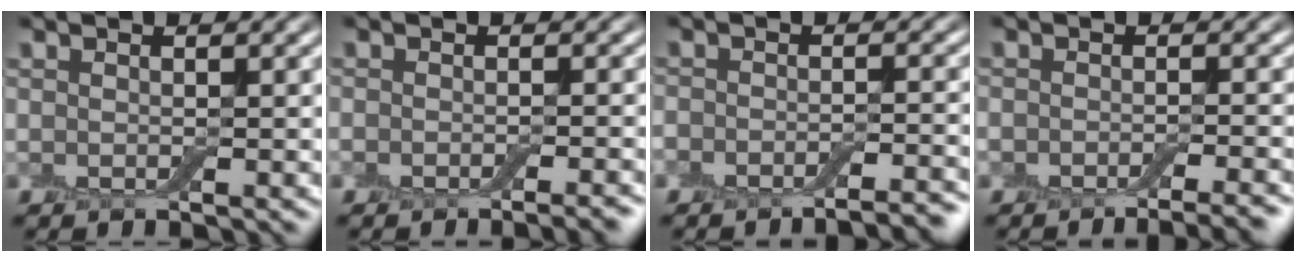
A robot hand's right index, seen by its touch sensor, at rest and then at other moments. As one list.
[{"total": 2.7, "force": [-2.0, 0.6, 1.7], "torque": [-0.021, -0.002, -0.026]}, {"total": 4.9, "force": [-4.3, 1.2, 1.9], "torque": [-0.030, 0.002, -0.056]}, {"total": 6.2, "force": [-4.7, 2.2, 3.3], "torque": [-0.027, -0.006, -0.046]}]